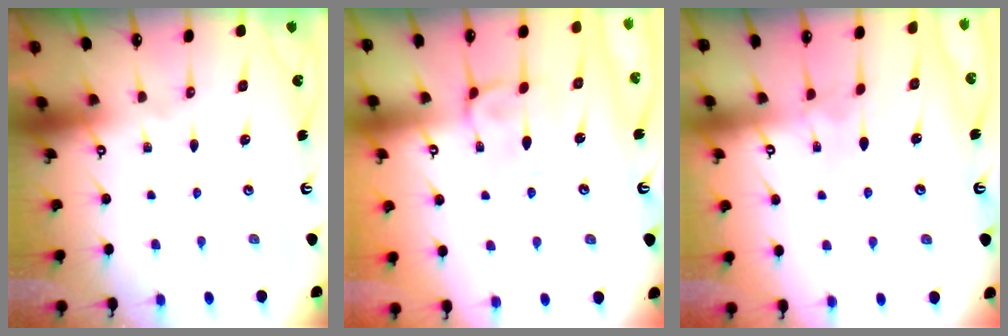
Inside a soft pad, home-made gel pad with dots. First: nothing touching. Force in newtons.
{"total": 1.4, "press": 1.1, "slide": 0.9}
{"total": 3.4, "press": 3.4, "slide": 0.2}